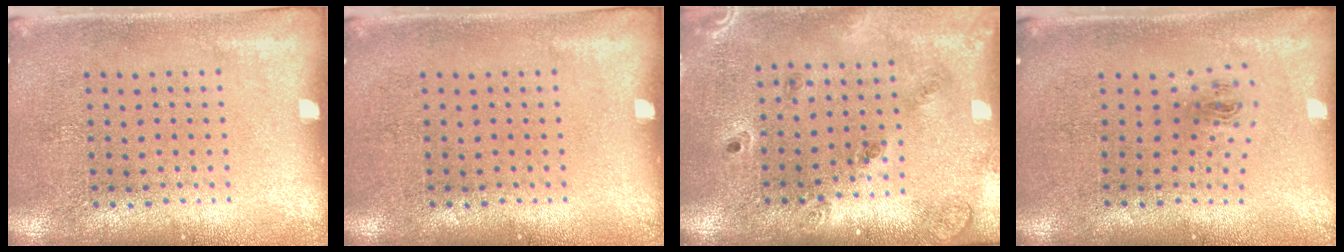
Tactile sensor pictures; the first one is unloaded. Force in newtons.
{"total": 0.0}
{"total": 1.4, "press": 1.3, "slide": 0.3}
{"total": 1.0, "press": 0.4, "slide": 0.9}